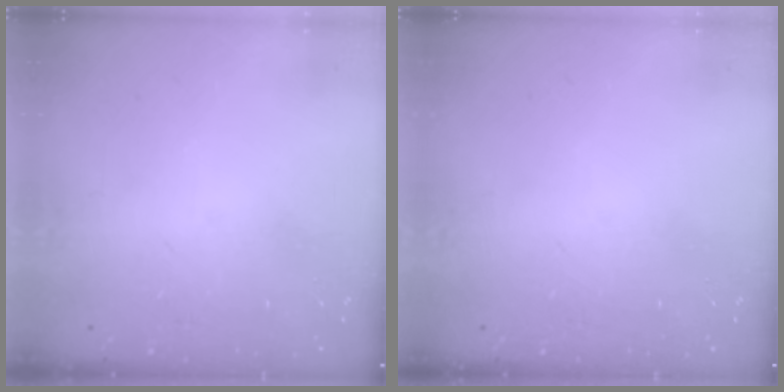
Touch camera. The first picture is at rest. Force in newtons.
{"total": 0.0}